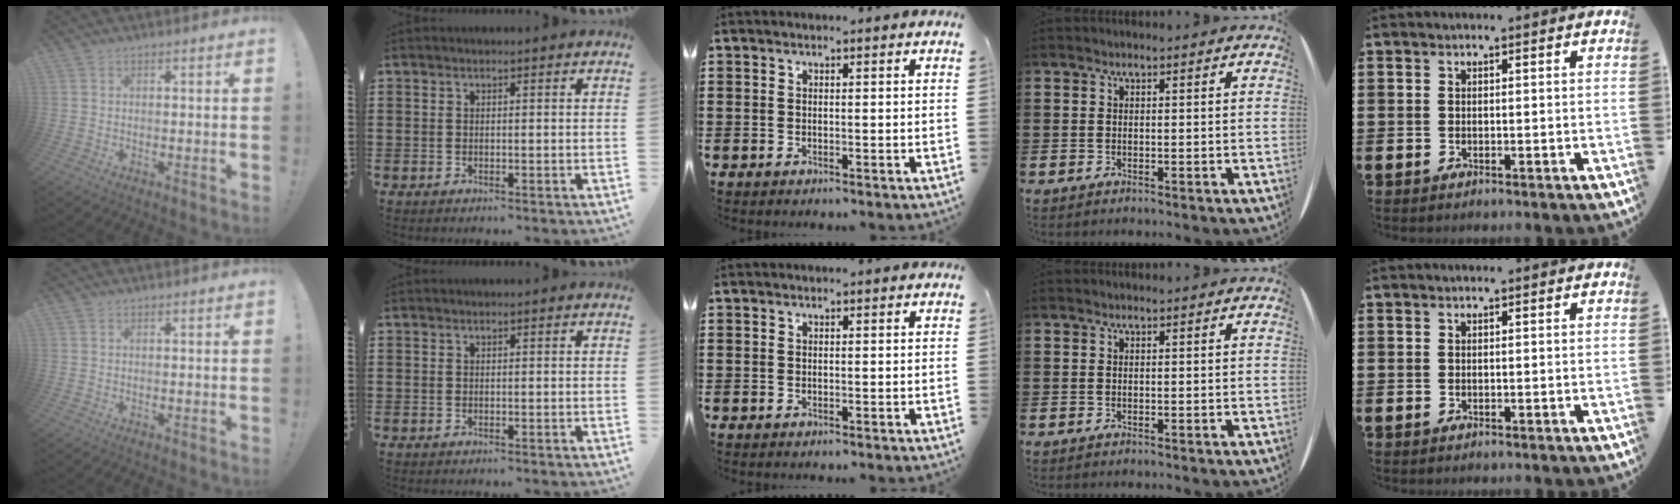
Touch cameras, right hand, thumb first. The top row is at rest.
{}